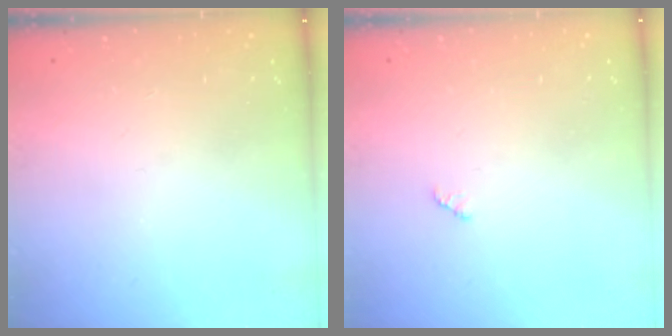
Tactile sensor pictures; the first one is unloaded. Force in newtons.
{"total": 2.8, "press": 2.8, "slide": 0.4}